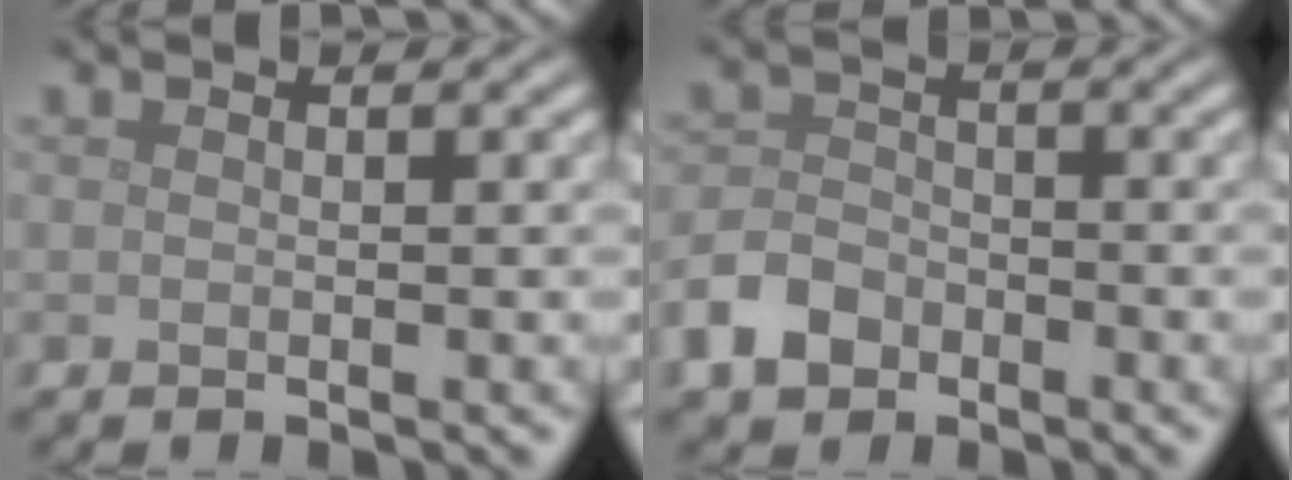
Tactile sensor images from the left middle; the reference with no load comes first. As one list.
[{"total": 3.4, "force": [-2.1, 2.3, 1.4], "torque": [-0.028, 0.000, -0.047]}]